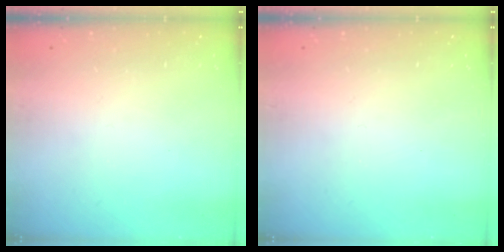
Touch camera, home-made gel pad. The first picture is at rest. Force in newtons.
{"total": 0.0}